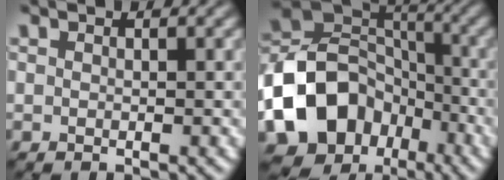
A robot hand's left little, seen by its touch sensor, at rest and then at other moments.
{"total": 12.9, "force": [-5.3, 9.9, 6.4], "torque": [-0.151, -0.004, -0.099]}